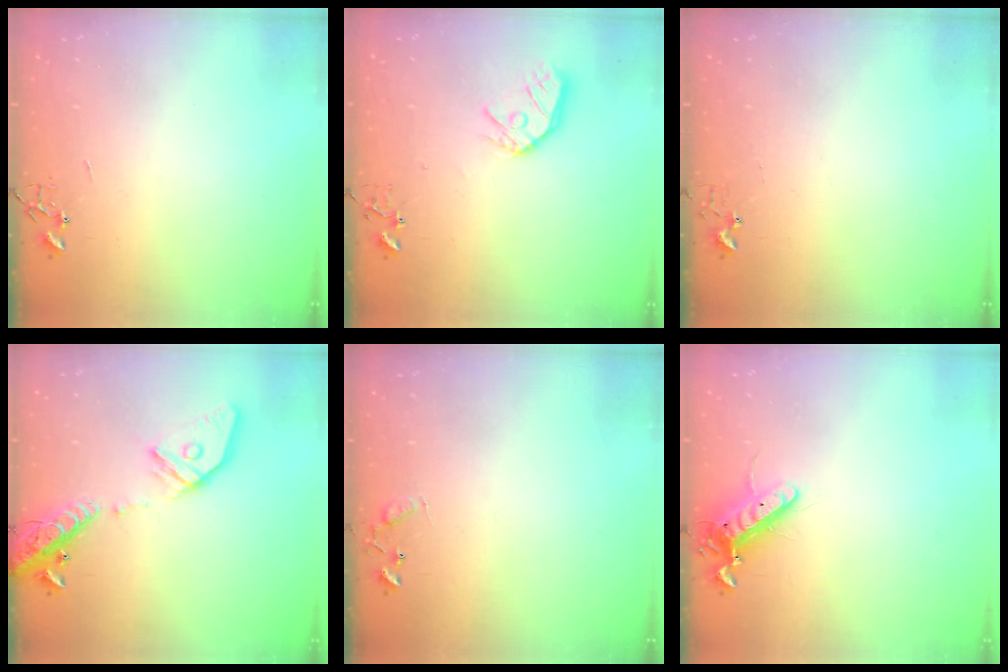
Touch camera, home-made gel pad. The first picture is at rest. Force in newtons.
{"total": 11.3, "press": 11.2, "slide": 1.3}
{"total": 2.7, "press": 2.7, "slide": 0.3}
{"total": 18.3, "press": 17.9, "slide": 3.6}
{"total": 5.6, "press": 5.6, "slide": 0.5}
{"total": 11.6, "press": 11.4, "slide": 2.2}